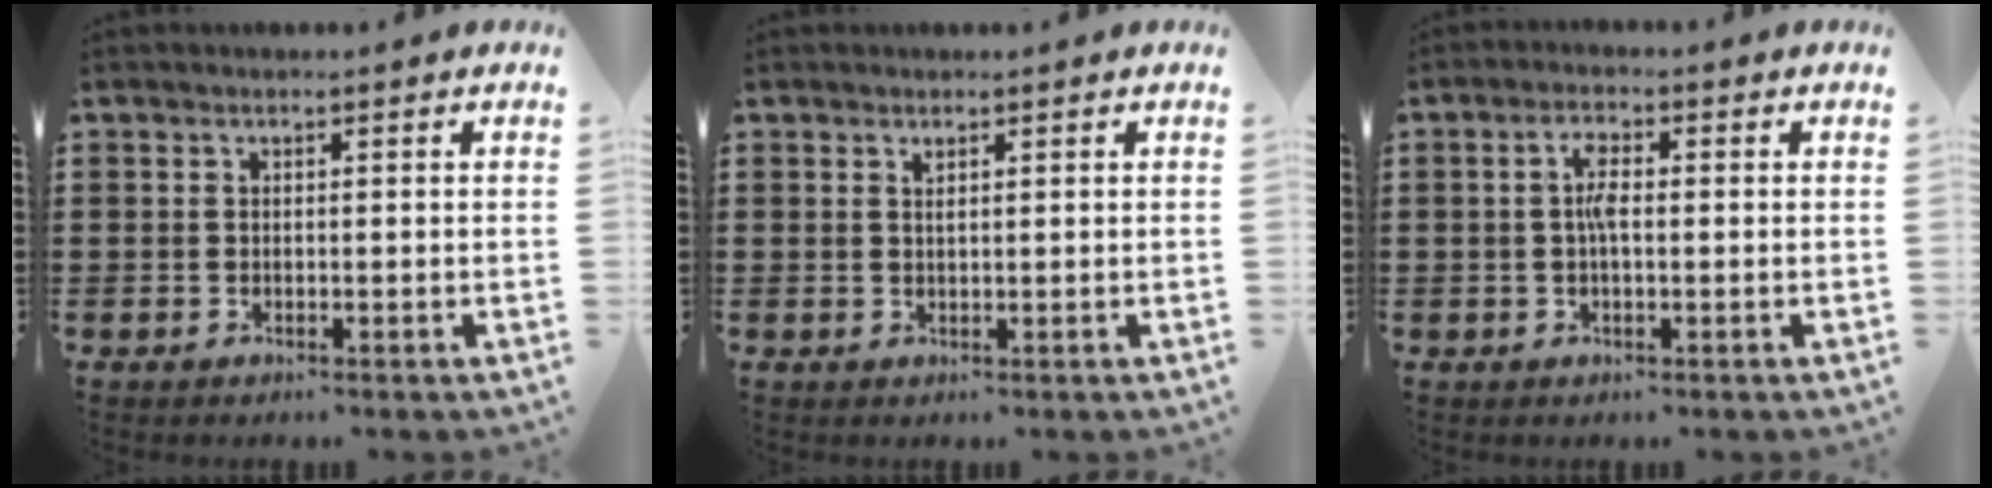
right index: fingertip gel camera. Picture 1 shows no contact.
{"total": 0.8, "force": [0.5, 0.1, 0.7], "torque": [-0.015, -0.001, 0.009]}
{"total": 3.3, "force": [0.0, 1.2, 3.1], "torque": [-0.068, 0.000, -0.004]}